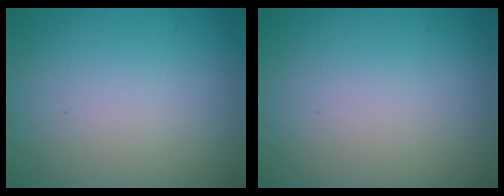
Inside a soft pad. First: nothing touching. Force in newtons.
{"total": 0.0}